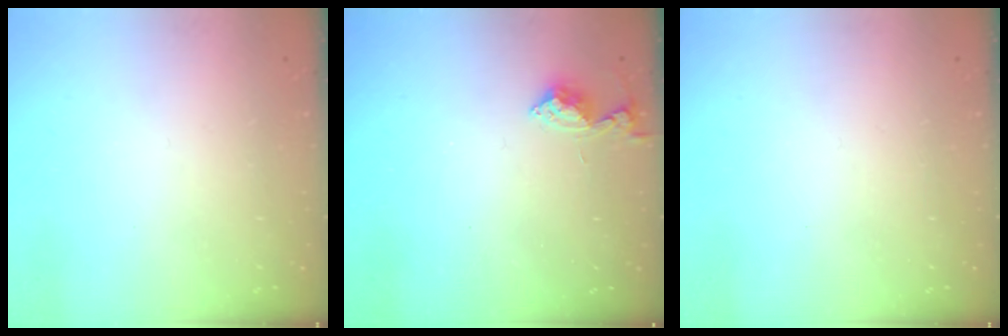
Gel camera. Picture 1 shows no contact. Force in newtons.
{"total": 8.5, "press": 8.5, "slide": 0.6}
{"total": 0.0}